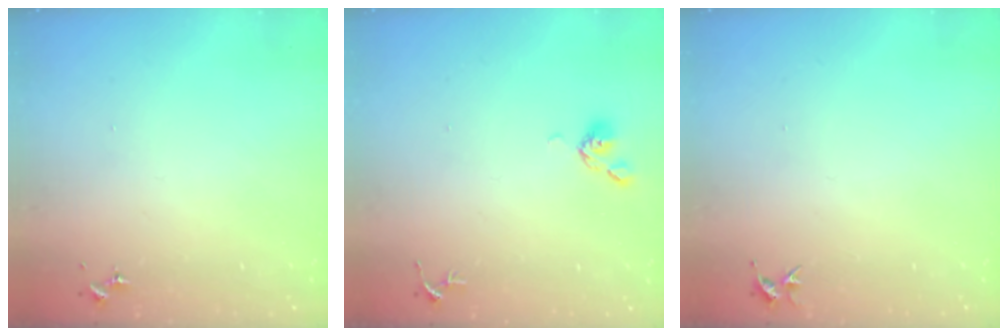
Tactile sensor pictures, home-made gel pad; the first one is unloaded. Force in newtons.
{"total": 5.2, "press": 5.1, "slide": 0.9}
{"total": 3.4, "press": 3.4, "slide": 0.4}